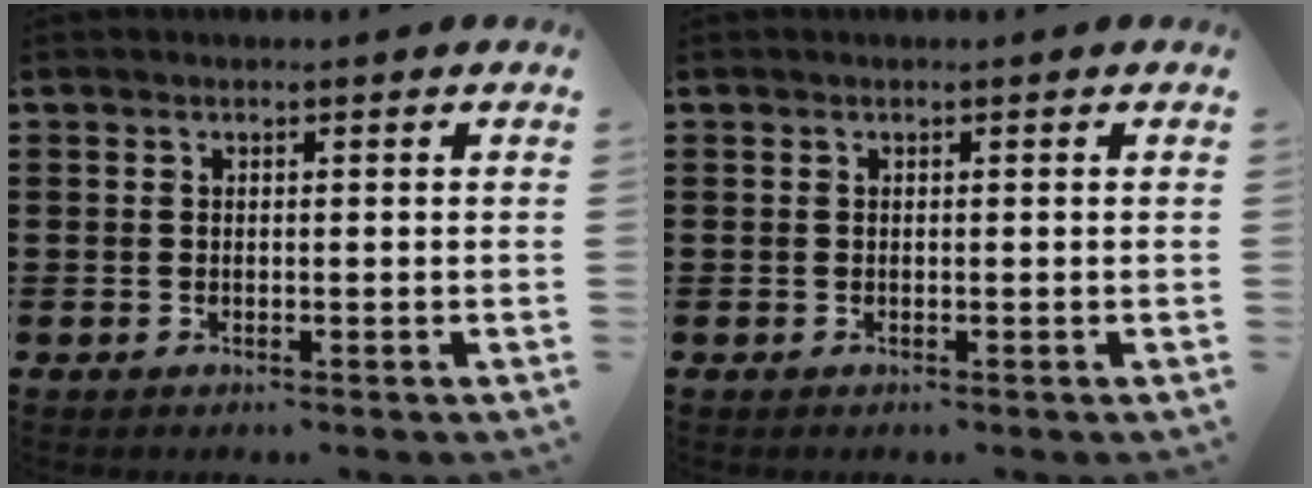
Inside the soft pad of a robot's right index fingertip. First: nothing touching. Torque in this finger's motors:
{"motor_torque": [0.00, 0.00, 0.00, 0.00]}